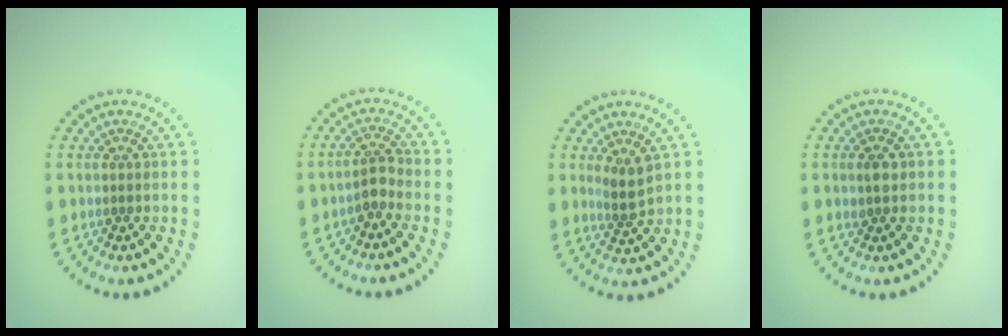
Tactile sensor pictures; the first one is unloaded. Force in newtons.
{"total": 1.8, "press": 1.5, "slide": 1.1}
{"total": 2.0, "press": 1.6, "slide": 1.2}
{"total": 1.3, "press": 1.3, "slide": 0.3}